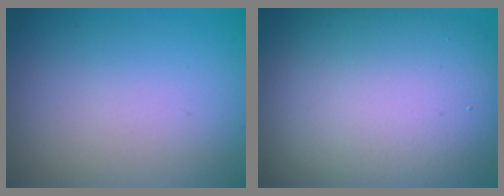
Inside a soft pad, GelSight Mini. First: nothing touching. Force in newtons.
{"total": 14.5, "press": 14.5, "slide": 0.5}